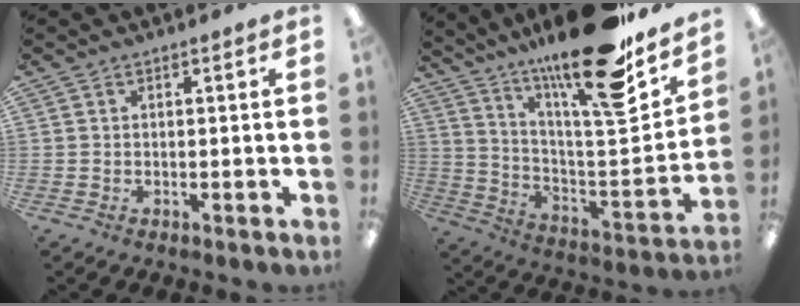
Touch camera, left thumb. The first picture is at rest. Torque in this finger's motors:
{"motor_torque": [1.88, -0.45, 2.04, -0.71, 0.56]}